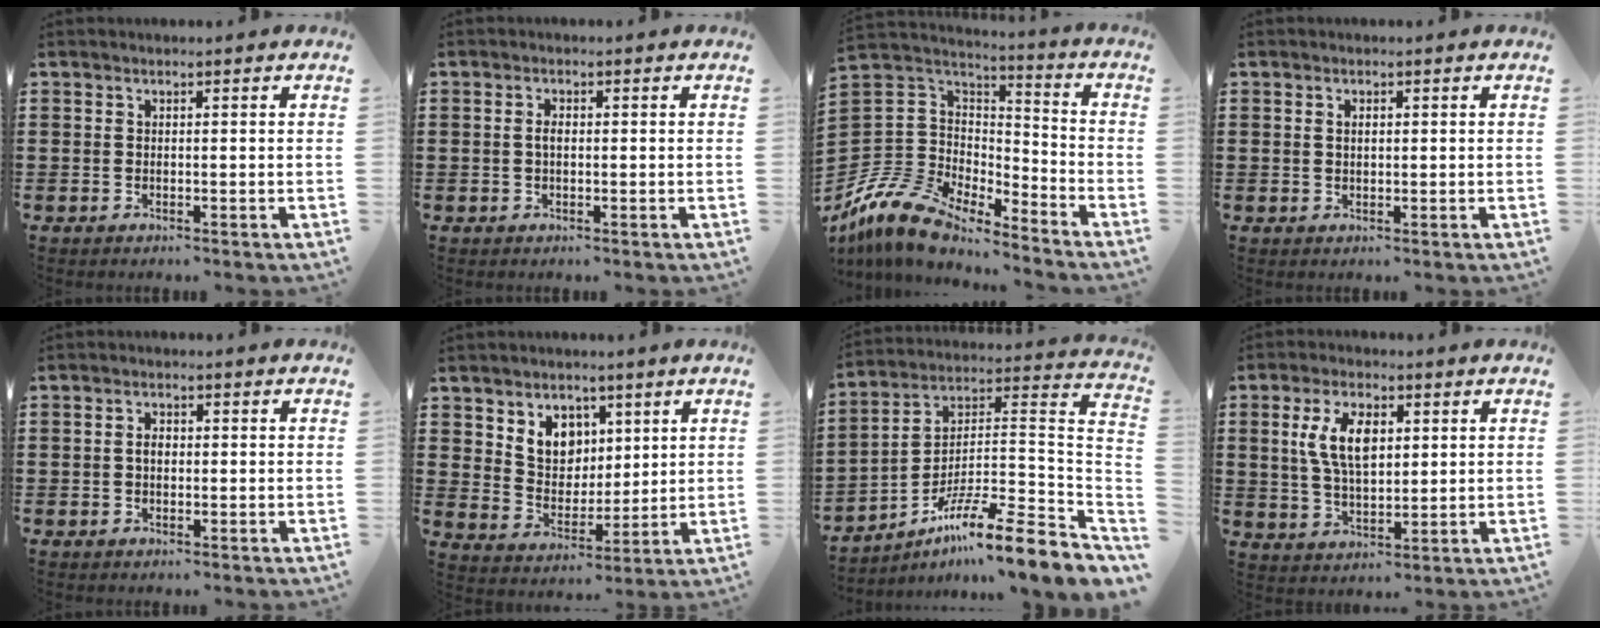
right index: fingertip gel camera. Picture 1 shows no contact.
{"total": 1.6, "force": [0.0, 0.8, 1.4], "torque": [-0.028, 0.003, -0.002]}
{"total": 10.8, "force": [-9.0, 4.8, 3.6], "torque": [-0.120, 0.006, -0.188]}
{"total": 1.3, "force": [0.3, 0.6, 1.1], "torque": [-0.023, 0.005, 0.004]}
{"total": 1.7, "force": [-0.1, 1.0, 1.4], "torque": [-0.028, 0.004, -0.002]}
{"total": 6.6, "force": [3.7, 5.3, 1.5], "torque": [-0.053, -0.001, 0.069]}
{"total": 11.5, "force": [-8.2, 0.0, 8.1], "torque": [-0.130, -0.006, -0.162]}
{"total": 7.9, "force": [2.2, 4.1, 6.5], "torque": [-0.138, 0.008, 0.033]}